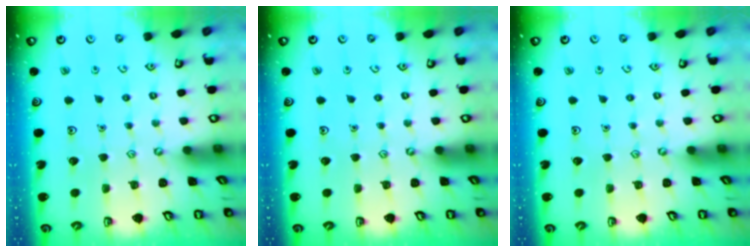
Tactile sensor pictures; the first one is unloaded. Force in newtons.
{"total": 0.0}
{"total": 0.0}